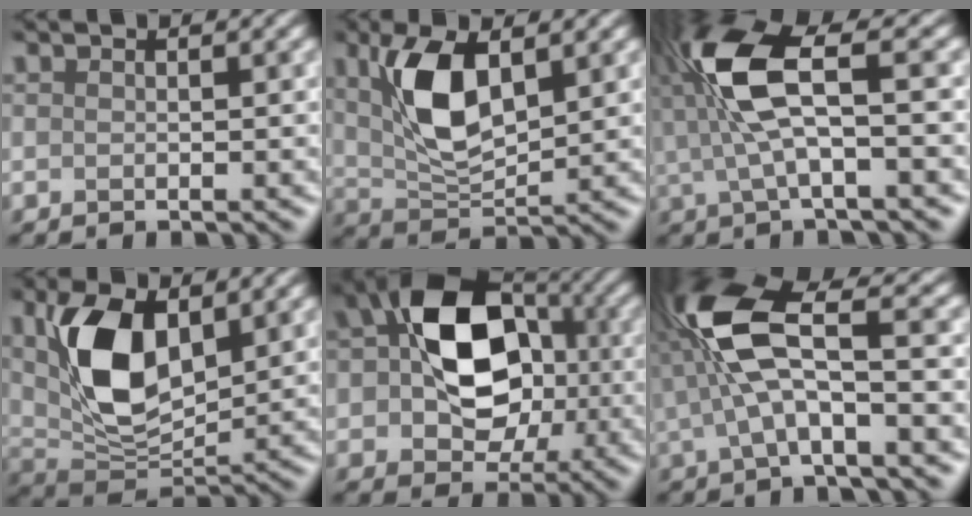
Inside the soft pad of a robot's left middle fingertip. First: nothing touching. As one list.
[{"total": 5.3, "force": [2.1, 2.0, 4.5], "torque": [-0.114, 0.005, 0.052]}, {"total": 6.7, "force": [1.2, 1.5, 6.5], "torque": [-0.164, 0.019, 0.028]}, {"total": 7.2, "force": [2.4, 3.7, 5.7], "torque": [-0.139, 0.001, 0.055]}, {"total": 10.2, "force": [0.7, 7.2, 7.1], "torque": [-0.126, 0.010, 0.016]}, {"total": 6.8, "force": [-0.1, 1.8, 6.6], "torque": [-0.160, 0.023, -0.001]}]